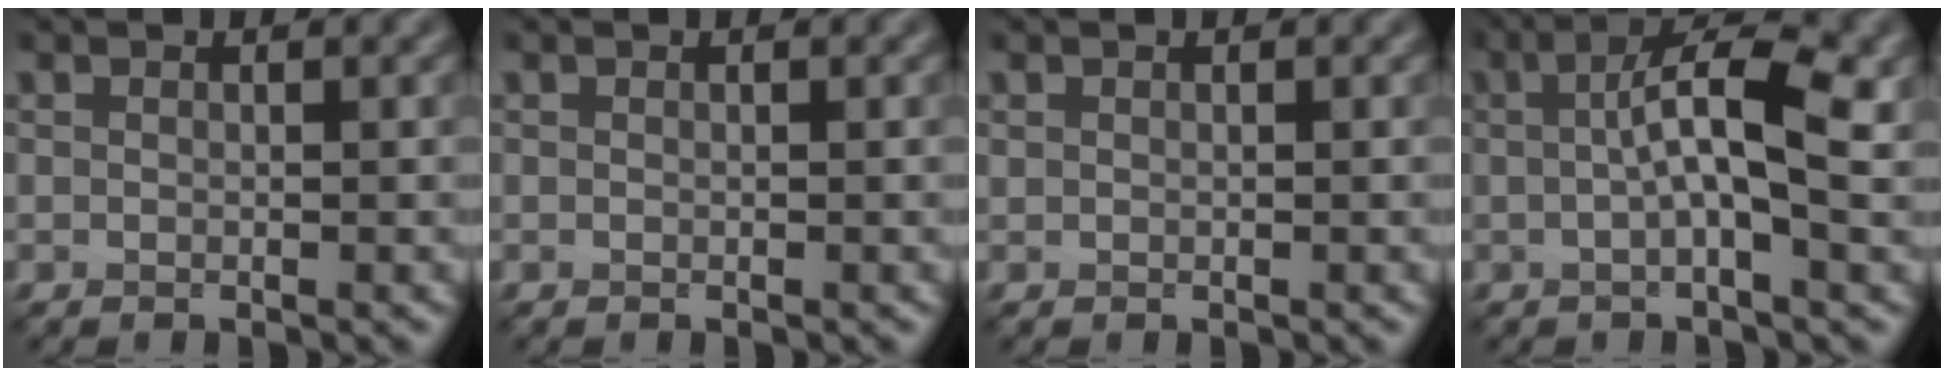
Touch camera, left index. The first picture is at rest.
{"total": 0.0}
{"total": 0.0}
{"total": 5.8, "force": [0.5, 1.5, 5.6], "torque": [-0.094, 0.009, 0.002]}